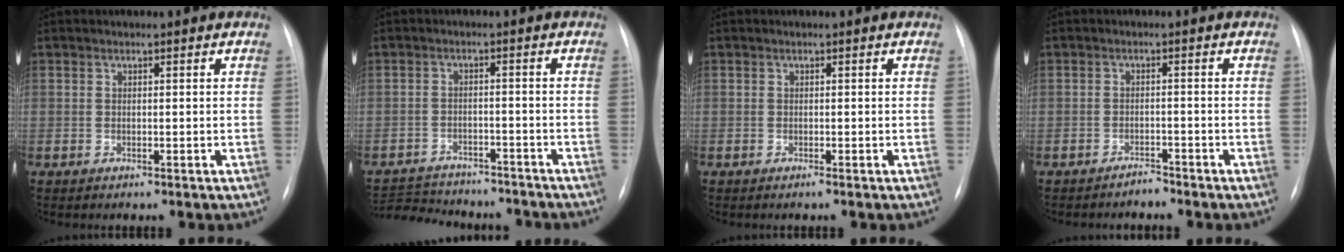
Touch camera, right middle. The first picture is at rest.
{"total": 13.4, "force": [-12.4, 3.8, 3.5], "torque": [-0.073, 0.013, -0.169]}
{"total": 0.0}
{"total": 1.7, "force": [-1.7, 0.2, 0.0], "torque": [0.002, -0.002, -0.025]}